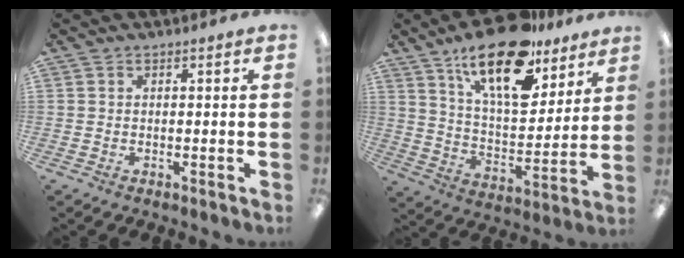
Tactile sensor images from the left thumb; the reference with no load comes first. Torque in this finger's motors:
{"motor_torque": [0.36, 0.42, 1.67, -1.11, 0.30]}